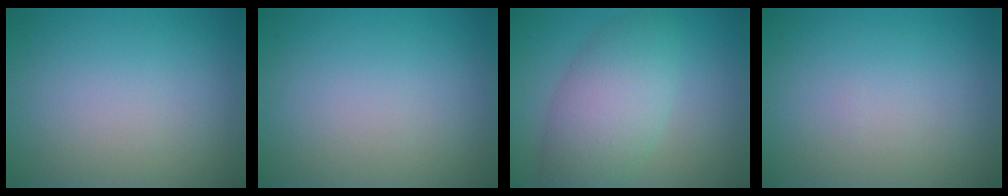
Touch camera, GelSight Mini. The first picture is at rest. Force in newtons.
{"total": 0.0}
{"total": 6.0, "press": 6.0, "slide": 0.1}
{"total": 0.0}